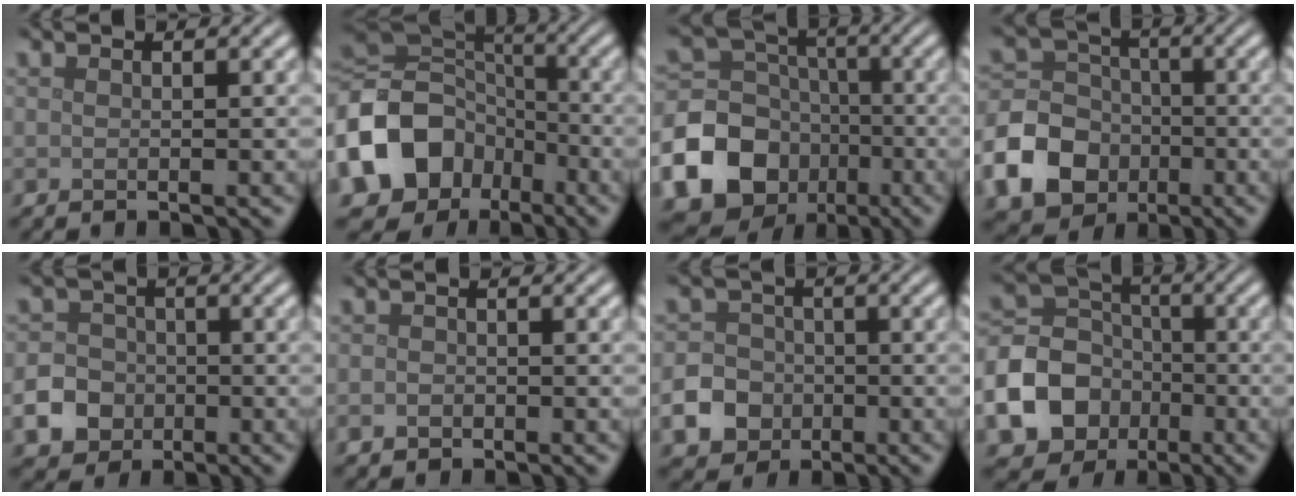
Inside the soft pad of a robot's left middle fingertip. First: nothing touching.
{"total": 14.1, "force": [-5.4, 11.2, 6.6], "torque": [-0.169, -0.020, -0.114]}
{"total": 15.0, "force": [-6.2, 12.7, 5.0], "torque": [-0.124, -0.050, -0.126]}
{"total": 11.7, "force": [-4.7, 9.9, 4.2], "torque": [-0.102, -0.036, -0.109]}
{"total": 4.6, "force": [-1.8, 3.9, 1.5], "torque": [-0.023, -0.002, -0.049]}
{"total": 0.9, "force": [-0.4, 0.7, 0.3], "torque": [-0.006, -0.001, -0.010]}
{"total": 5.3, "force": [-2.3, 4.6, 1.6], "torque": [-0.022, -0.007, -0.061]}
{"total": 9.7, "force": [-3.6, 8.1, 3.9], "torque": [-0.102, -0.008, -0.085]}